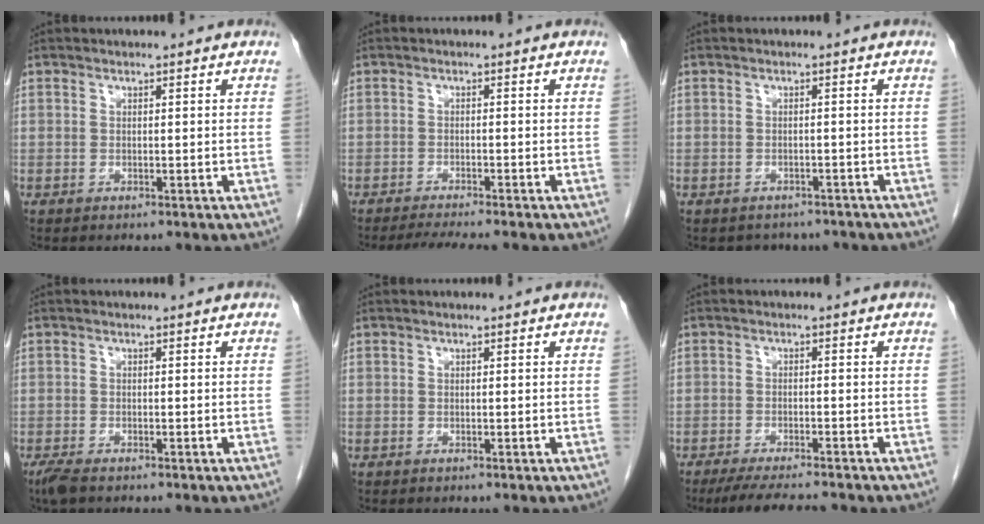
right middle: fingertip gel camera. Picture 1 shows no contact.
{"total": 5.1, "force": [-4.5, -0.4, 2.3], "torque": [-0.034, -0.013, -0.073]}
{"total": 4.7, "force": [-4.2, 2.3, 0.3], "torque": [-0.001, 0.007, -0.046]}
{"total": 2.6, "force": [-1.9, 0.8, 1.5], "torque": [-0.038, -0.009, -0.033]}
{"total": 0.0}
{"total": 7.6, "force": [-6.7, 0.5, 3.5], "torque": [-0.054, -0.020, -0.108]}